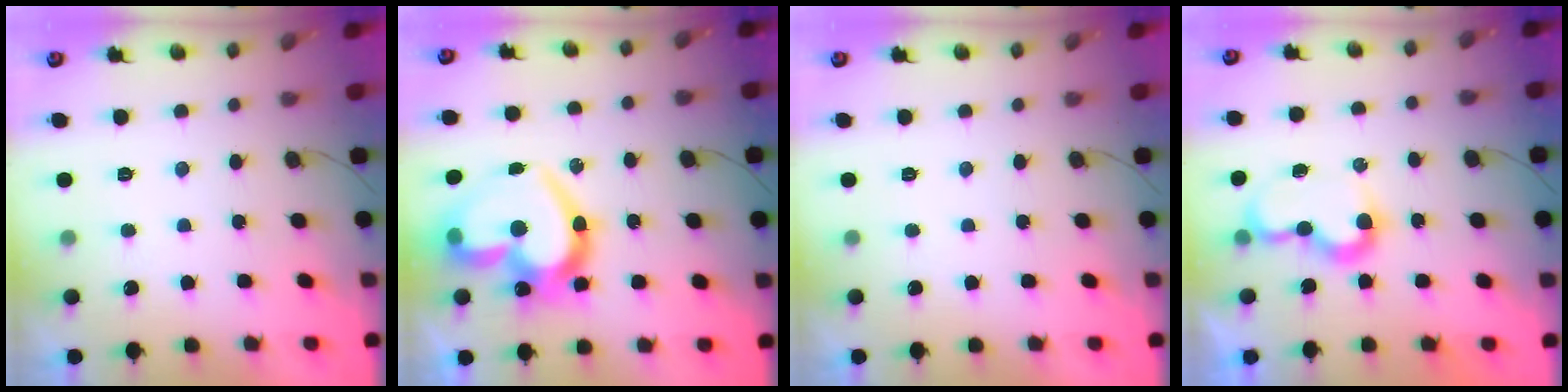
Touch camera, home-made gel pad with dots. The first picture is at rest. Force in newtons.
{"total": 25.9, "press": 25.8, "slide": 2.4}
{"total": 0.0}
{"total": 7.6, "press": 7.6, "slide": 0.6}